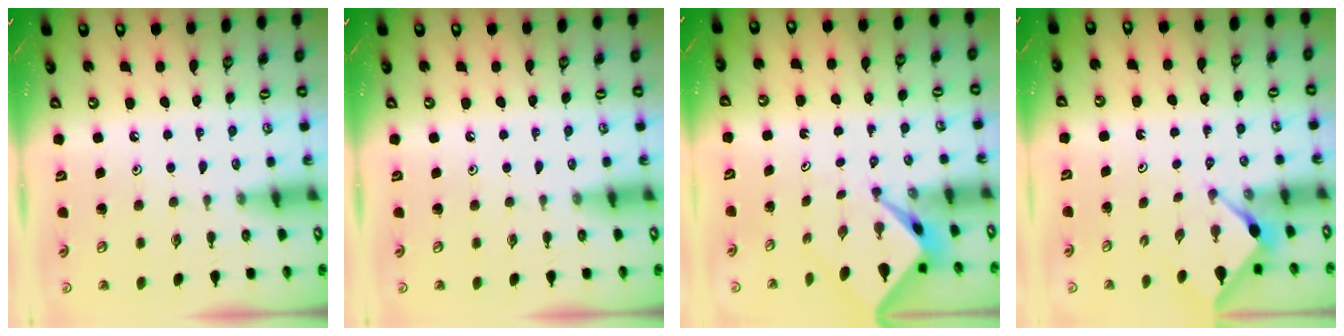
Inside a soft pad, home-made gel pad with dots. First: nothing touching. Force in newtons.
{"total": 0.0}
{"total": 2.5, "press": 2.5, "slide": 0.2}
{"total": 3.0, "press": 3.0, "slide": 0.5}